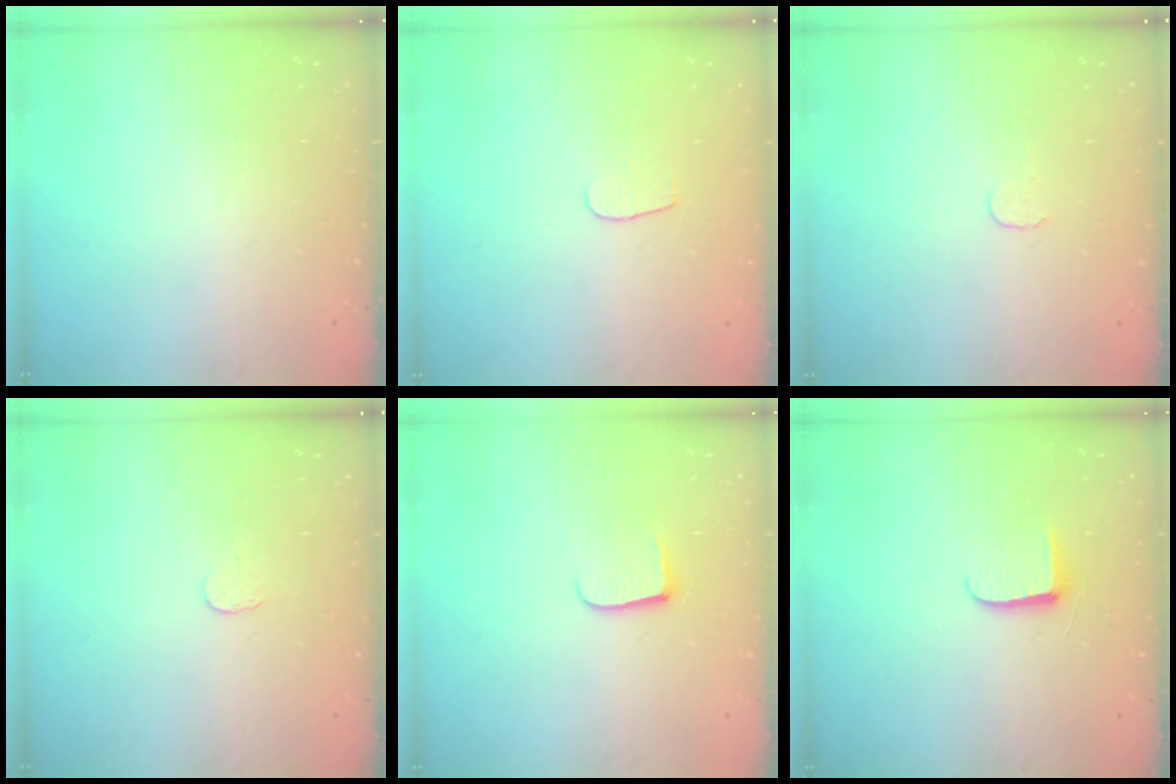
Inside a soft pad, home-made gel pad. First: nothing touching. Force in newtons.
{"total": 3.2, "press": 3.2, "slide": 0.3}
{"total": 3.7, "press": 3.7, "slide": 0.3}
{"total": 3.2, "press": 3.1, "slide": 0.3}
{"total": 6.2, "press": 6.1, "slide": 0.7}
{"total": 5.6, "press": 5.6, "slide": 0.7}